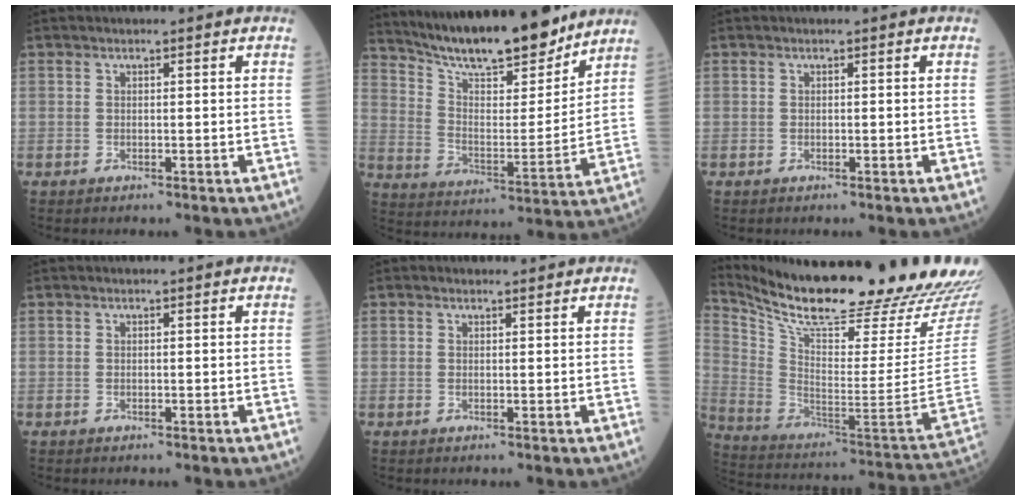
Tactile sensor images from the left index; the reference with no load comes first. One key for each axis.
{"total": 18.3, "fx": 16.2, "fy": 2.9, "fz": 8.0, "tx": -0.137, "ty": -0.016, "tz": 0.258}
{"total": 0.0}
{"total": 0.0}
{"total": 0.8, "fx": 0.7, "fy": 0.3, "fz": 0.1, "tx": -0.009, "ty": -0.001, "tz": 0.008}
{"total": 32.1, "fx": 27.1, "fy": 1.5, "fz": 17.3, "tx": -0.299, "ty": -0.102, "tz": 0.393}